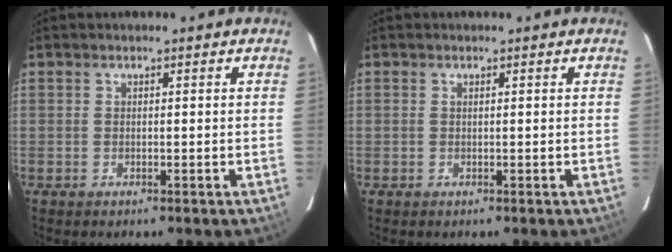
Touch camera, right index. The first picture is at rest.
{"total": 0.0}